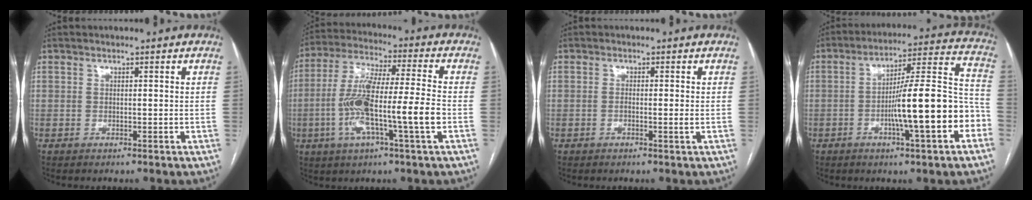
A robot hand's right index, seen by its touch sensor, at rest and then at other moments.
{"total": 14.5, "force": [-3.4, 0.7, 14.1], "torque": [-0.275, 0.005, -0.066]}
{"total": 1.6, "force": [-0.3, 0.0, 1.6], "torque": [-0.027, -0.002, -0.006]}
{"total": 16.5, "force": [-4.9, 1.3, 15.6], "torque": [-0.236, 0.017, -0.074]}